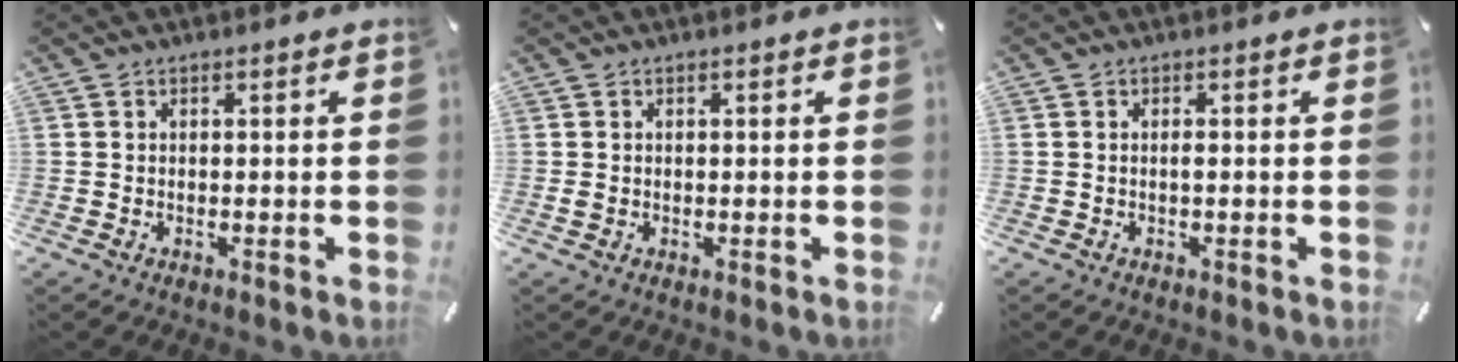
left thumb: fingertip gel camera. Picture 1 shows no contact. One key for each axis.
{"total": 0.8, "fx": -0.1, "fy": 0.5, "fz": 0.6, "tx": -0.011, "ty": 0.001, "tz": -0.003}
{"total": 0.8, "fx": -0.2, "fy": 0.1, "fz": 0.8, "tx": -0.017, "ty": -0.003, "tz": -0.002}